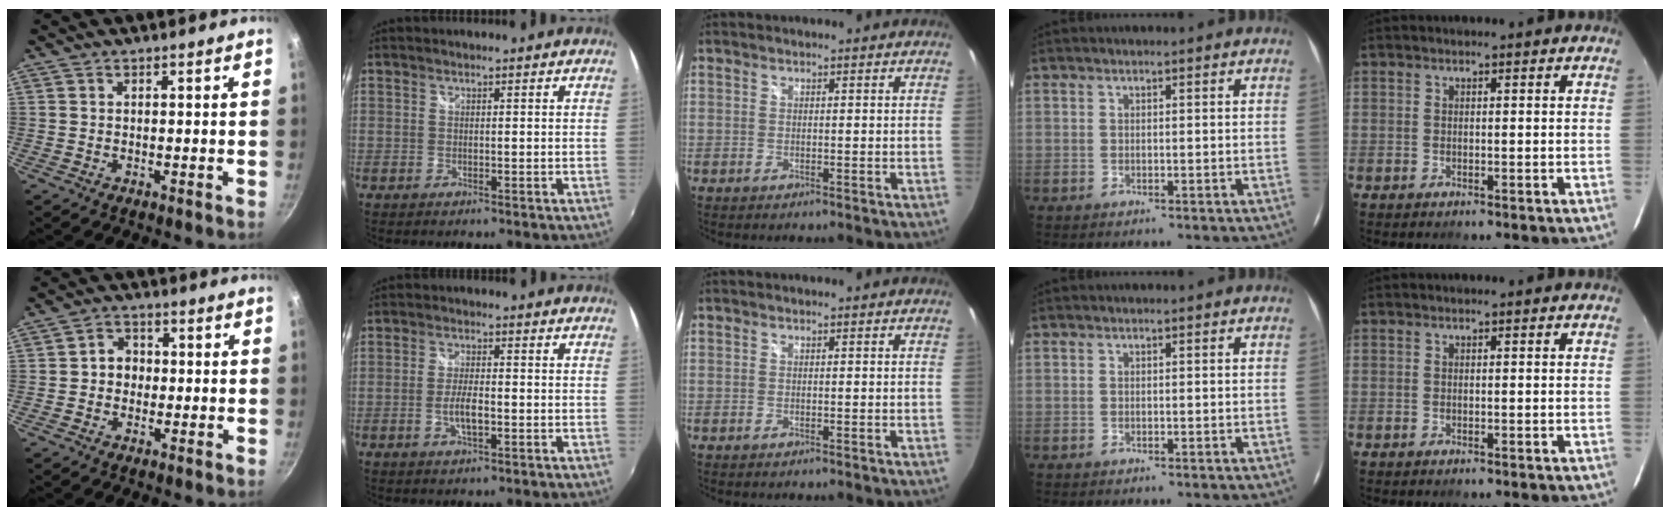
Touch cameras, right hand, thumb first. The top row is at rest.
{"thumb": {"total": 4.4, "force": [-0.3, 3.8, 2.0], "torque": [-0.004, 0.010, -0.012]}, "index": {"total": 4.2, "force": [-1.3, 1.2, 3.8], "torque": [-0.079, 0.000, -0.024]}}